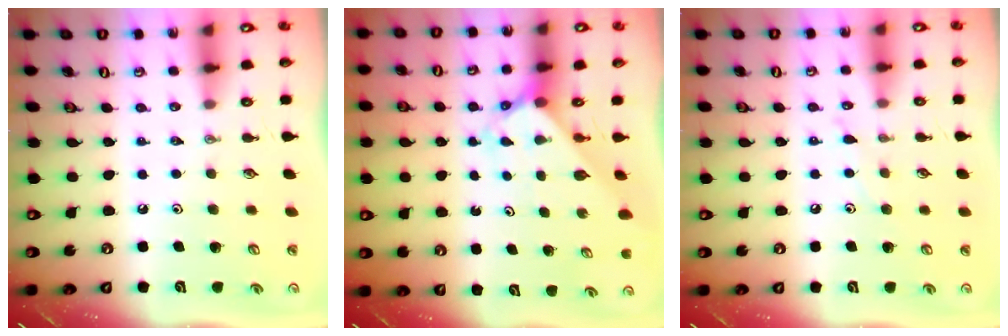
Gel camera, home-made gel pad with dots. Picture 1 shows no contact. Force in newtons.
{"total": 2.5, "press": 2.5, "slide": 0.2}
{"total": 5.4, "press": 5.4, "slide": 0.4}